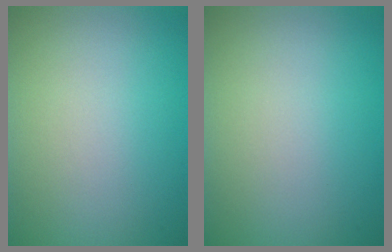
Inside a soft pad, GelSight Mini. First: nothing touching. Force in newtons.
{"total": 0.0}